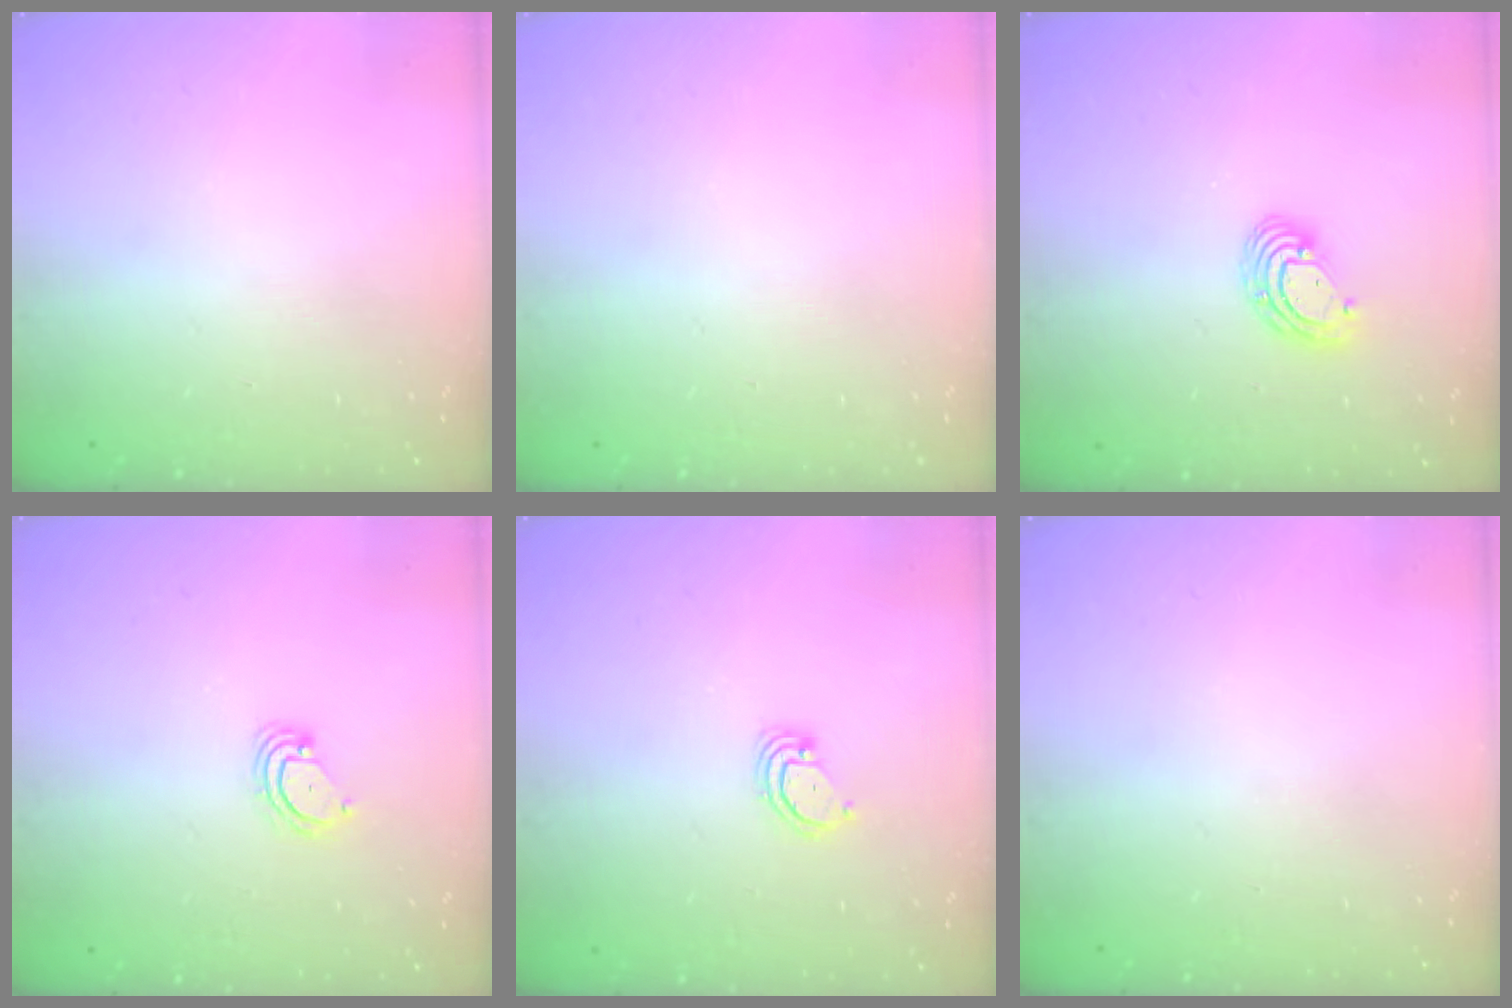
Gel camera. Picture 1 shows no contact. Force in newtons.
{"total": 0.0}
{"total": 5.8, "press": 5.8, "slide": 0.4}
{"total": 2.3, "press": 2.3, "slide": 0.2}
{"total": 2.9, "press": 2.9, "slide": 0.2}
{"total": 0.0}